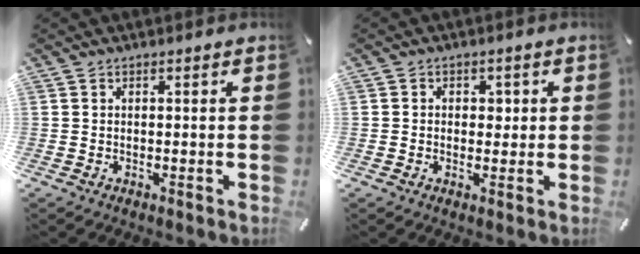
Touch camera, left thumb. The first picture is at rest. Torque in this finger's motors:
{"motor_torque": [0.04, -0.22, 0.10, 0.18, -0.09]}